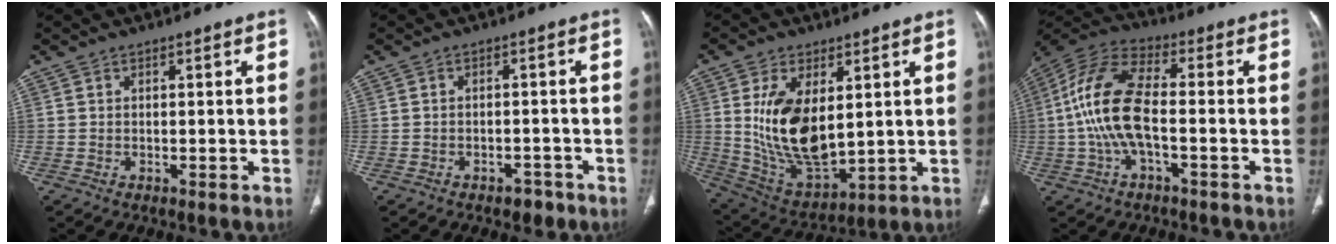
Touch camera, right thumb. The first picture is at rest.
{"total": 3.0, "force": [-2.1, 1.8, 1.2], "torque": [-0.008, 0.013, -0.022]}
{"total": 16.4, "force": [2.8, 8.7, 13.6], "torque": [-0.240, -0.024, 0.075]}
{"total": 13.7, "force": [-1.7, 5.8, 12.3], "torque": [-0.269, 0.038, -0.037]}